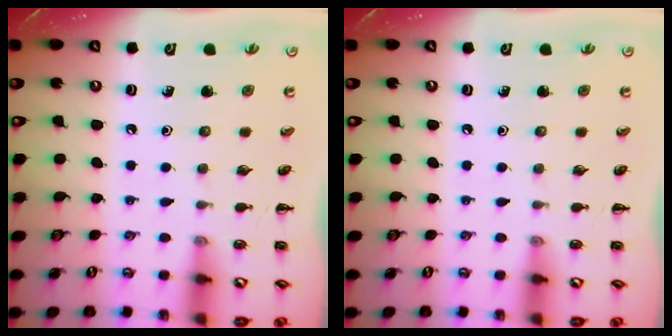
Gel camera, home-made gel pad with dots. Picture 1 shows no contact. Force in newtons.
{"total": 0.0}